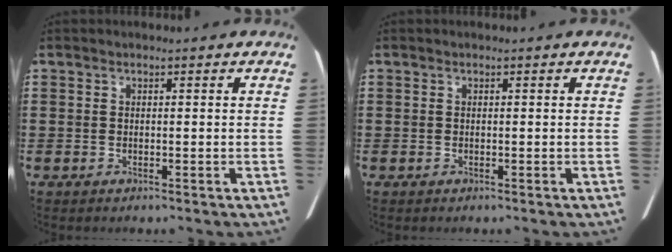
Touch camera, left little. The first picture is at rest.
{"total": 0.0}